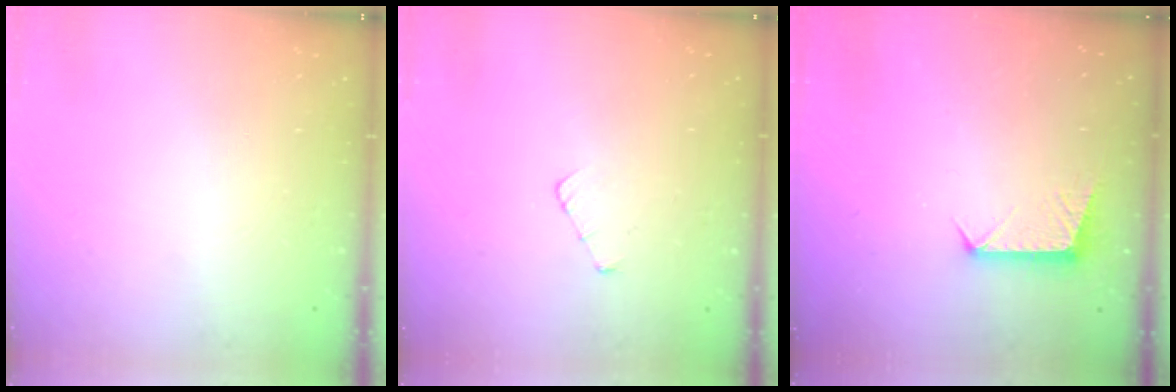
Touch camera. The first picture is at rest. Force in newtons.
{"total": 2.9, "press": 2.9, "slide": 0.3}
{"total": 7.1, "press": 7.1, "slide": 0.3}